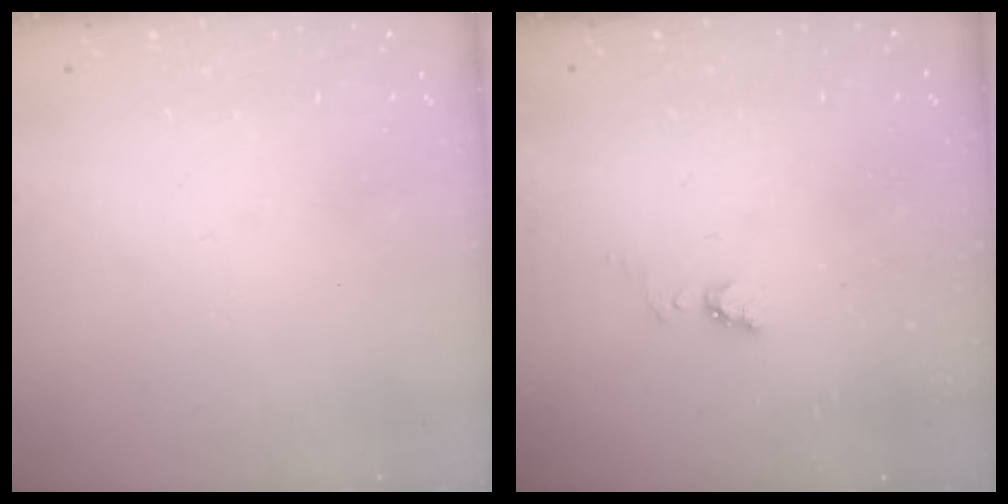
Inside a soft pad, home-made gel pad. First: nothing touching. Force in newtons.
{"total": 4.0, "press": 3.9, "slide": 0.5}